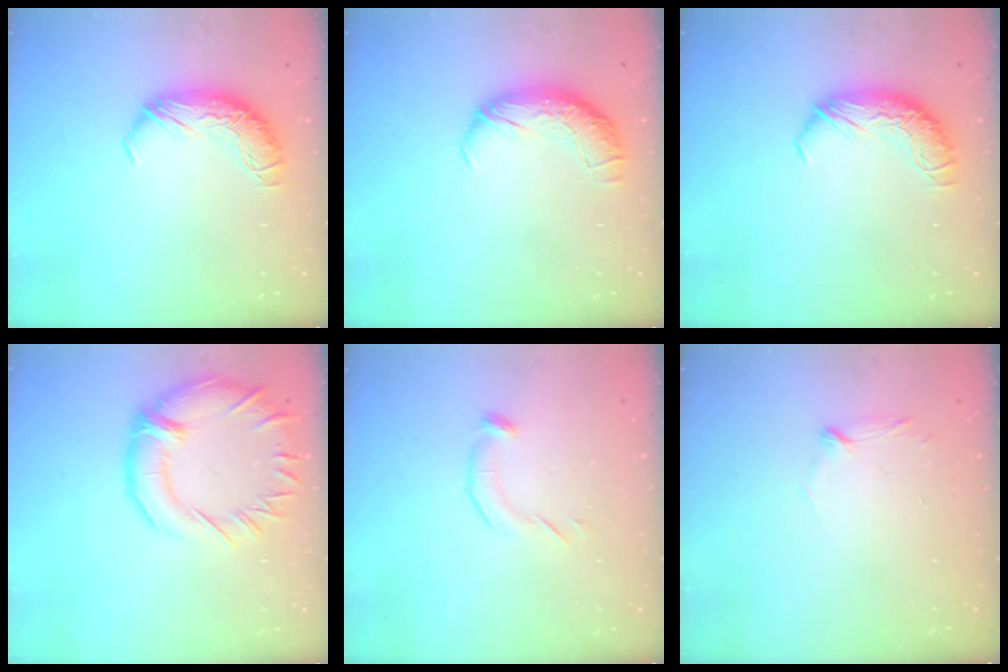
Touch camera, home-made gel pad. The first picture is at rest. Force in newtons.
{"total": 2.3, "press": 1.0, "slide": 2.1}
{"total": 0.0}
{"total": 6.1, "press": 5.9, "slide": 1.7}
{"total": 4.9, "press": 4.8, "slide": 0.6}
{"total": 6.5, "press": 6.4, "slide": 1.2}